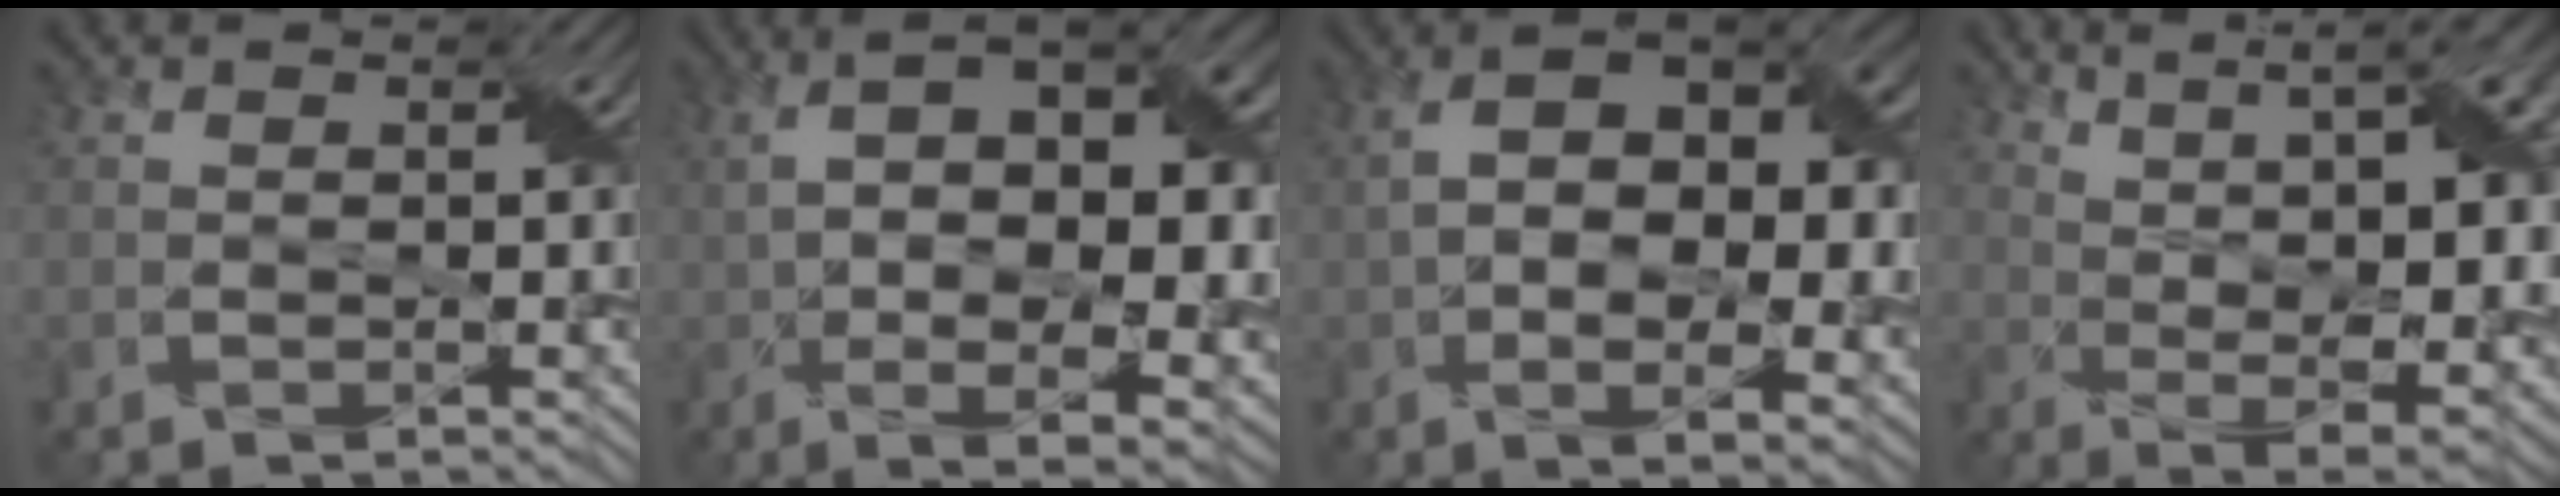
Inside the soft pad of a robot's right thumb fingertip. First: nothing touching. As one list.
[{"total": 15.0, "force": [1.5, 5.7, 13.8], "torque": [-0.218, 0.002, 0.032]}, {"total": 12.9, "force": [0.8, 6.9, 10.9], "torque": [-0.181, -0.001, 0.037]}, {"total": 15.8, "force": [5.5, 5.0, 13.9], "torque": [-0.216, 0.028, 0.100]}]